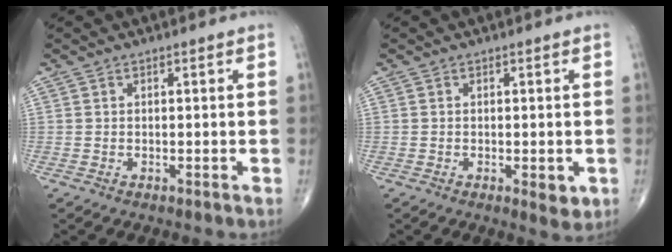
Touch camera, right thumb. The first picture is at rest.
{"total": 3.0, "force": [-0.7, 1.2, 2.6], "torque": [-0.027, -0.006, -0.005]}